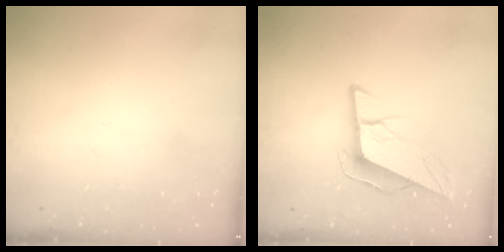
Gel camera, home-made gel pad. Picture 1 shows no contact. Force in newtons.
{"total": 10.3, "press": 9.8, "slide": 3.0}